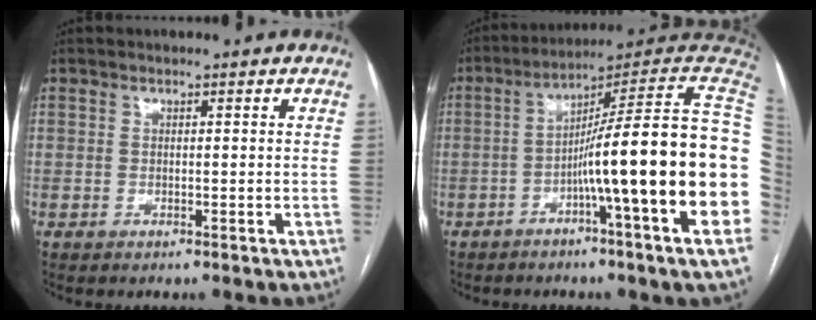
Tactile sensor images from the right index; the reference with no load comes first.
{"total": 22.7, "force": [-2.8, -1.3, 22.5], "torque": [-0.226, 0.022, -0.061]}